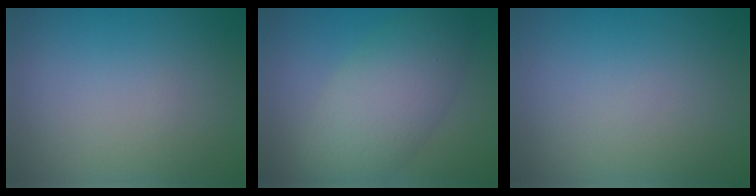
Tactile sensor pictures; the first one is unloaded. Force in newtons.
{"total": 6.7, "press": 6.7, "slide": 0.1}
{"total": 0.0}